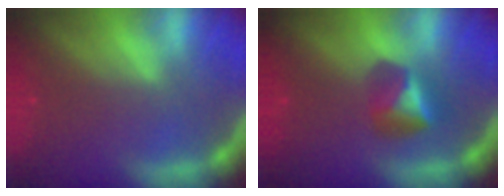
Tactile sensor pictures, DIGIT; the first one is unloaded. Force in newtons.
{"total": 2.9}